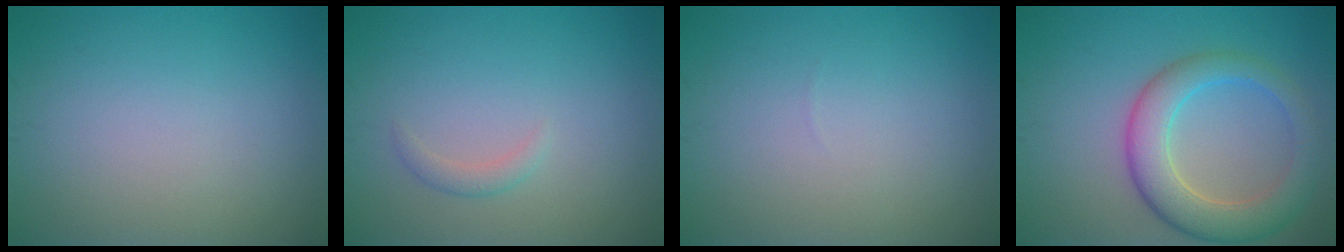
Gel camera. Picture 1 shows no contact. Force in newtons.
{"total": 1.1, "press": 1.1, "slide": 0.0}
{"total": 0.0}
{"total": 6.0, "press": 6.0, "slide": 0.4}